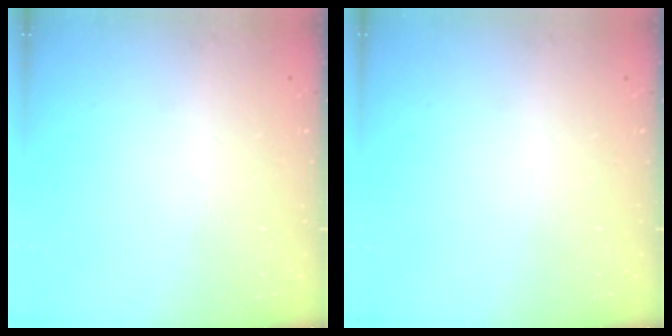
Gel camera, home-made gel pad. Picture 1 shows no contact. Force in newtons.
{"total": 0.0}